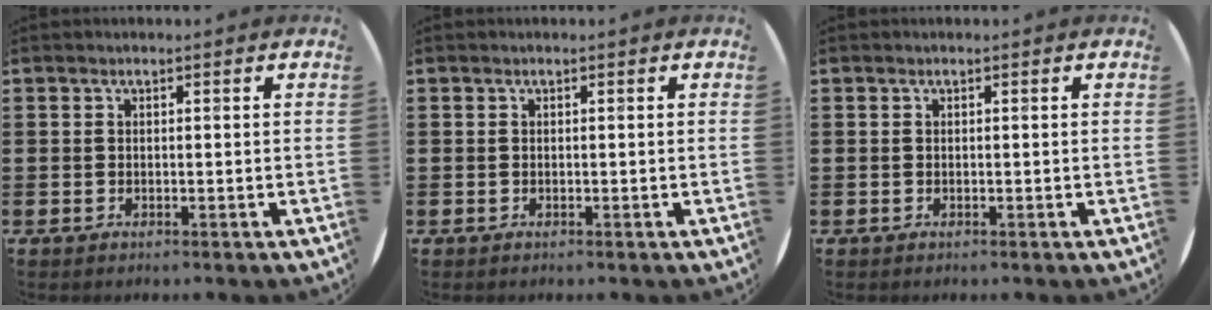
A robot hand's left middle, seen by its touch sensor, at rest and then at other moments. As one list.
[{"total": 0.0}, {"total": 0.0}]